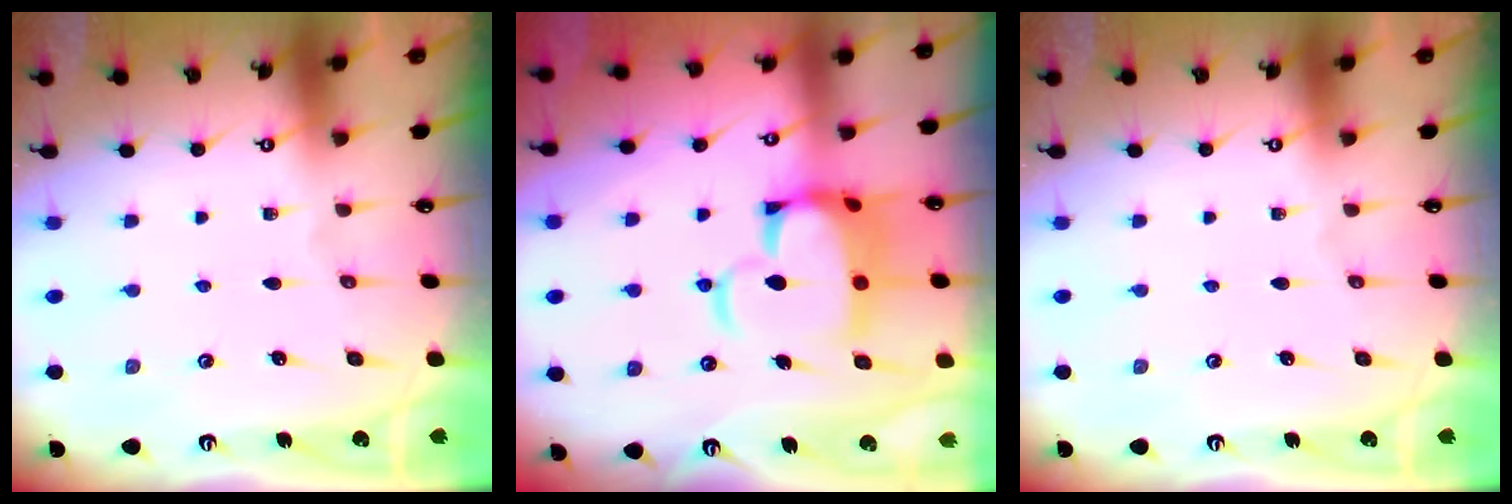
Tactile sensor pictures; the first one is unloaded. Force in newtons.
{"total": 10.9, "press": 10.8, "slide": 1.5}
{"total": 0.0}